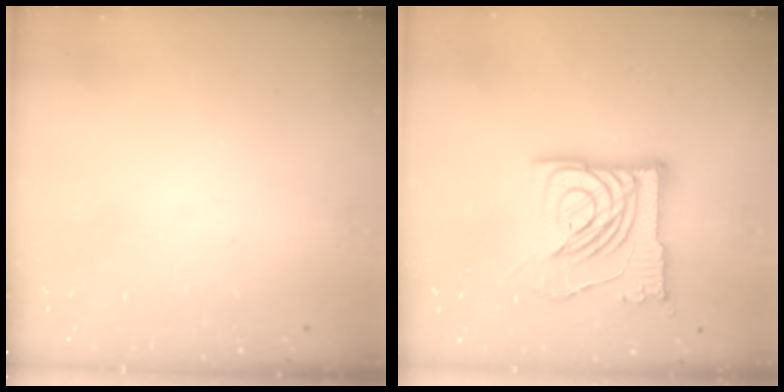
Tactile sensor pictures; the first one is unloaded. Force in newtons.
{"total": 15.1, "press": 15.0, "slide": 1.6}